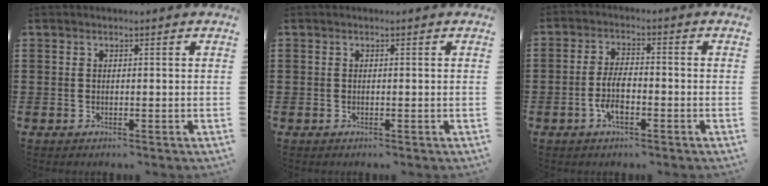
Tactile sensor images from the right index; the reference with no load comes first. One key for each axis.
{"total": 0.0}
{"total": 4.9, "fx": -1.8, "fy": 1.8, "fz": 4.2, "tx": -0.094, "ty": -0.002, "tz": -0.038}